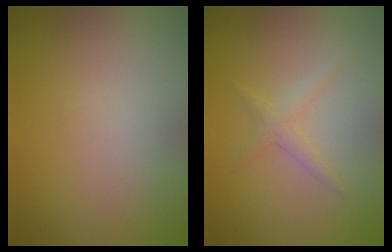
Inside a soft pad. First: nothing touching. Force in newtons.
{"total": 1.3, "press": 1.3, "slide": 0.0}